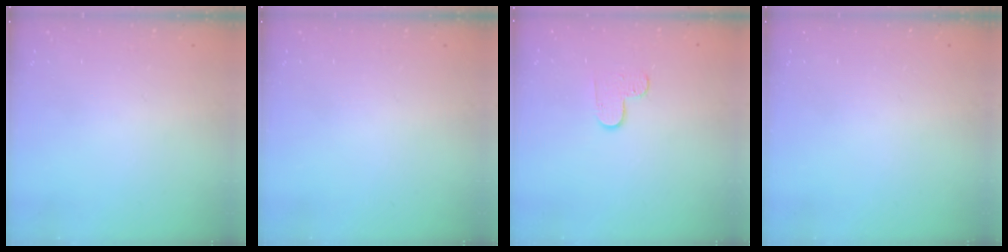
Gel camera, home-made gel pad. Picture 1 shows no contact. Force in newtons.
{"total": 0.0}
{"total": 5.8, "press": 5.8, "slide": 0.6}
{"total": 0.0}